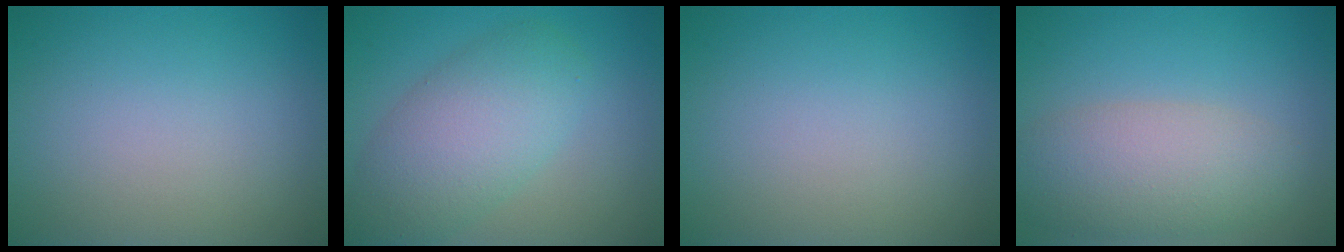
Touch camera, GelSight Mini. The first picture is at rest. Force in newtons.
{"total": 6.3, "press": 6.3, "slide": 0.3}
{"total": 0.0}
{"total": 5.6, "press": 5.6, "slide": 0.3}